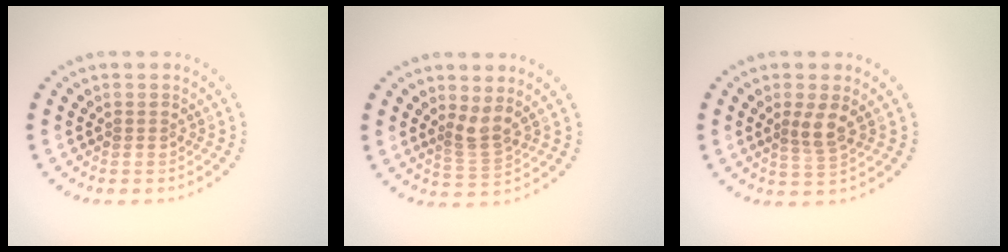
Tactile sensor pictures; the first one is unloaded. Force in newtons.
{"total": 2.3, "press": 1.8, "slide": 1.6}
{"total": 2.1, "press": 1.8, "slide": 1.1}